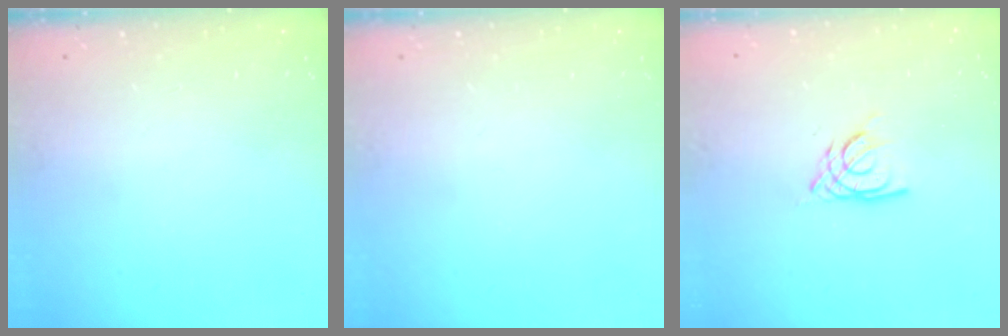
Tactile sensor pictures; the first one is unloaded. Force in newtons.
{"total": 0.0}
{"total": 4.7, "press": 4.7, "slide": 0.4}